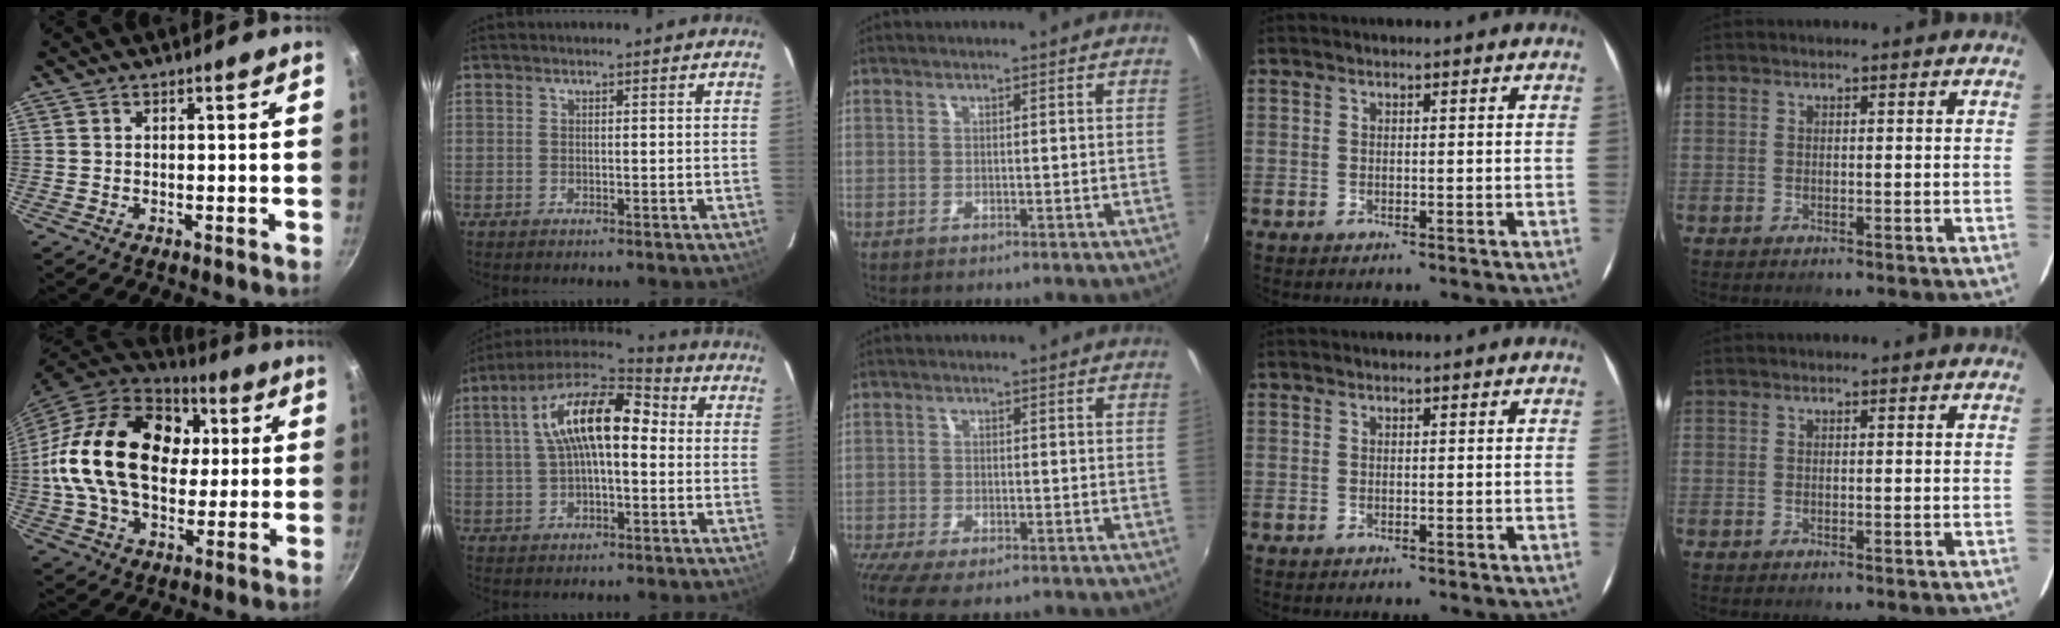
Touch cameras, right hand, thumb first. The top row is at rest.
{"thumb": {"total": 27.9, "force": [3.6, 19.0, 20.1], "torque": [-0.346, 0.026, 0.056]}, "index": {"total": 15.5, "force": [2.0, 6.7, 13.8], "torque": [-0.250, 0.031, 0.022]}, "middle": {"total": 8.8, "force": [-6.8, 2.5, 4.9], "torque": [-0.124, -0.042, -0.121]}}